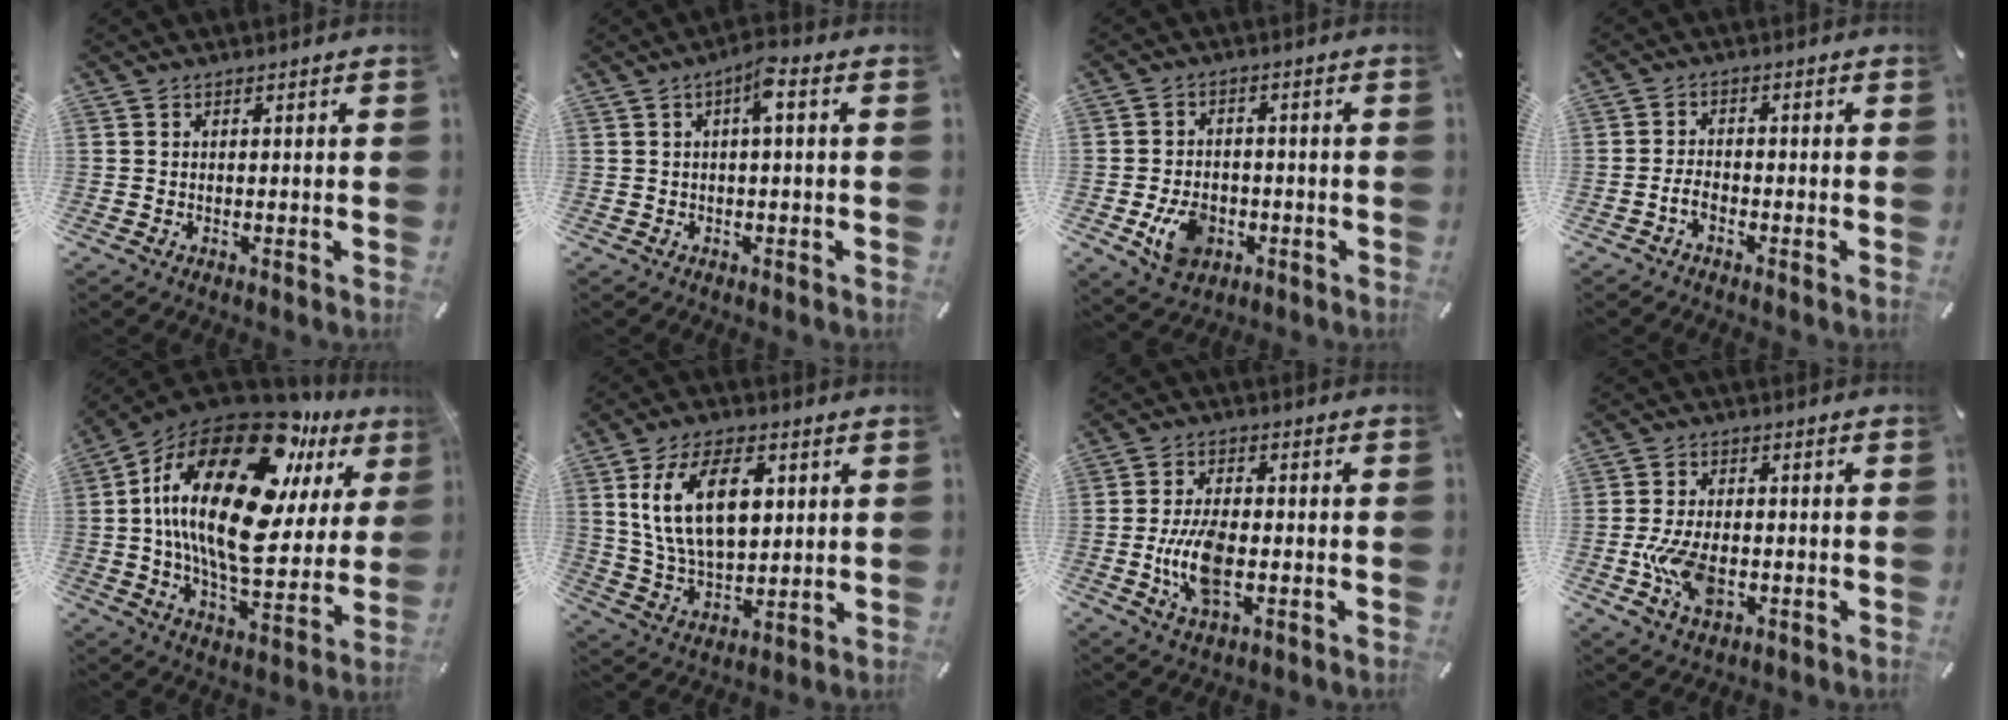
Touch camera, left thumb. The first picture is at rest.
{"total": 4.4, "force": [0.7, 0.9, 4.3], "torque": [-0.078, 0.006, 0.007]}
{"total": 8.4, "force": [-2.6, 6.3, 4.8], "torque": [-0.091, 0.006, -0.048]}
{"total": 3.0, "force": [-1.7, 1.5, 1.9], "torque": [-0.042, 0.007, -0.033]}
{"total": 31.0, "force": [11.4, 14.6, 24.9], "torque": [-0.476, -0.069, 0.184]}
{"total": 15.7, "force": [5.0, 9.3, 11.7], "torque": [-0.243, 0.005, 0.084]}
{"total": 10.2, "force": [-1.8, 5.2, 8.6], "torque": [-0.189, -0.004, -0.032]}
{"total": 10.0, "force": [-2.2, 6.1, 7.7], "torque": [-0.167, 0.003, -0.037]}